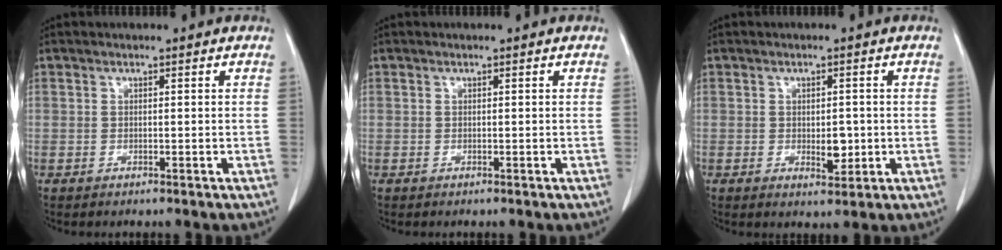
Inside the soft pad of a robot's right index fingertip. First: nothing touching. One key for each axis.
{"total": 0.0}
{"total": 3.1, "fx": -0.4, "fy": 1.5, "fz": 2.7, "tx": -0.037, "ty": -0.002, "tz": 0.000}